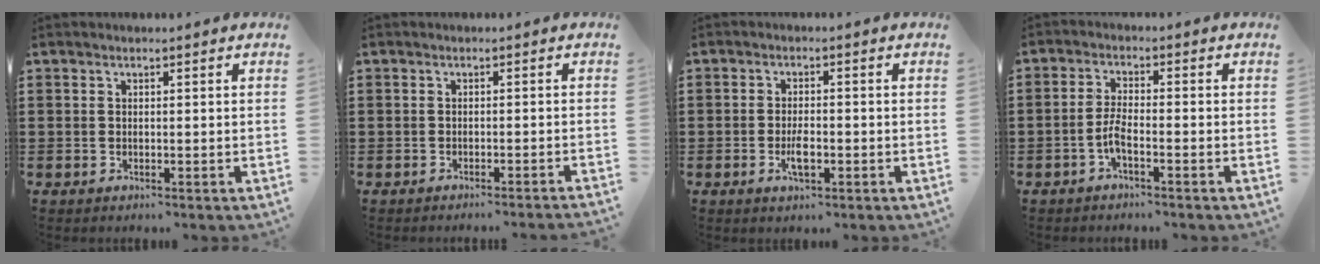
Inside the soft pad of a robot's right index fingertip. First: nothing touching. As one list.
[{"total": 1.4, "force": [-1.3, -0.4, 0.2], "torque": [-0.004, 0.000, -0.025]}, {"total": 3.4, "force": [-1.0, 1.3, 2.9], "torque": [-0.057, 0.002, -0.019]}, {"total": 3.6, "force": [-1.9, 0.7, 3.0], "torque": [-0.074, -0.002, -0.043]}]